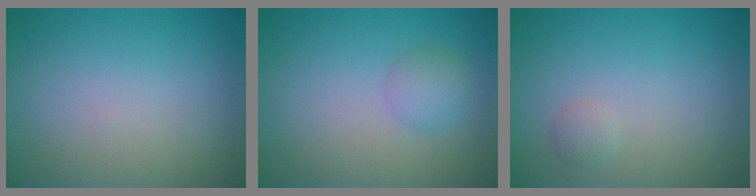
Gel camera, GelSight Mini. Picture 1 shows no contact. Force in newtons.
{"total": 1.9, "press": 1.9, "slide": 0.0}
{"total": 0.8, "press": 0.8, "slide": 0.1}